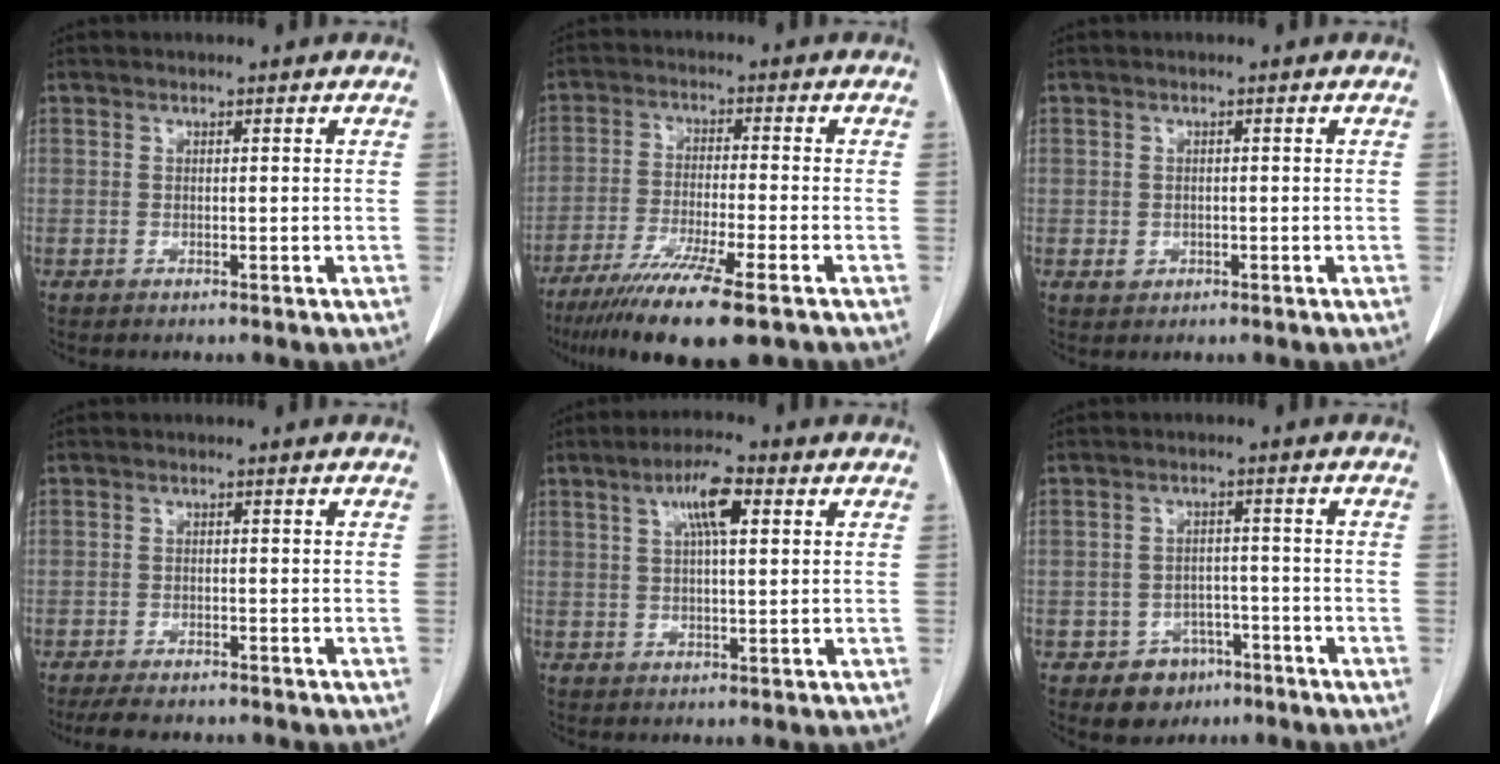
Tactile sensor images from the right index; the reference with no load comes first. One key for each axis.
{"total": 13.6, "fx": -9.3, "fy": 0.8, "fz": 9.8, "tx": -0.176, "ty": -0.040, "tz": -0.154}
{"total": 1.5, "fx": -0.2, "fy": 1.4, "fz": 0.3, "tx": 0.000, "ty": 0.004, "tz": 0.004}
{"total": 5.7, "fx": -4.9, "fy": 1.5, "fz": 2.5, "tx": -0.032, "ty": -0.008, "tz": -0.070}
{"total": 6.3, "fx": 2.4, "fy": 1.2, "fz": 5.7, "tx": -0.105, "ty": 0.010, "tz": 0.040}
{"total": 5.2, "fx": -3.0, "fy": 4.0, "fz": 1.1, "tx": -0.010, "ty": 0.012, "tz": -0.035}